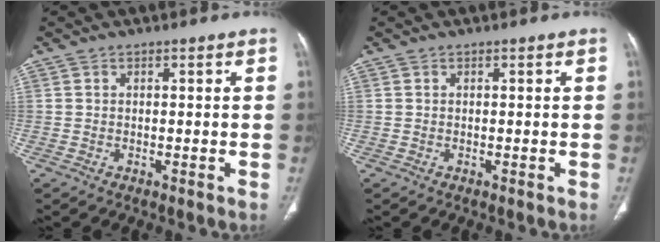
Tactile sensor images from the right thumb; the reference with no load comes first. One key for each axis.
{"total": 0.0}